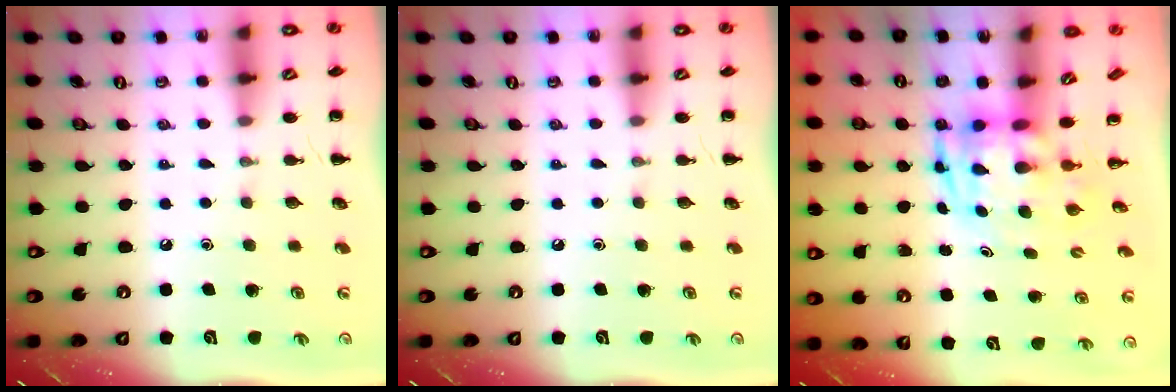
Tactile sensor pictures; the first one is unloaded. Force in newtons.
{"total": 0.0}
{"total": 3.2, "press": 3.1, "slide": 0.8}